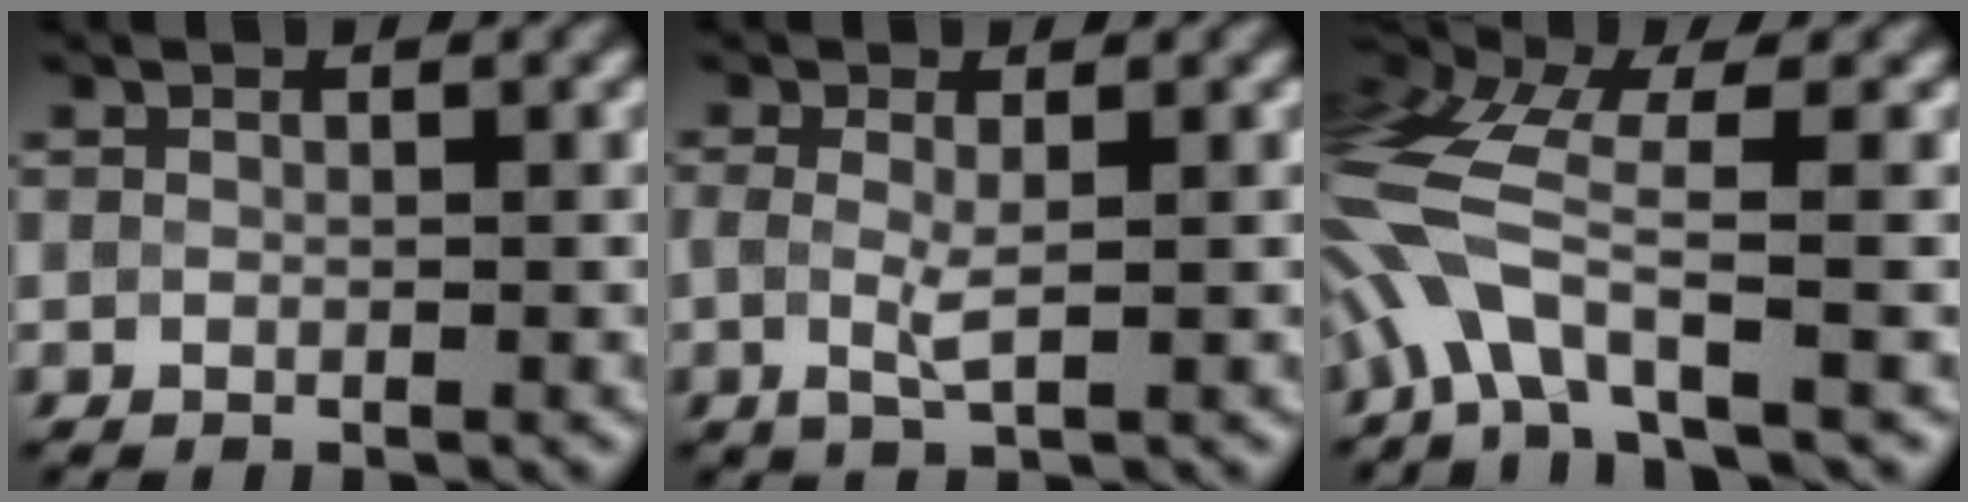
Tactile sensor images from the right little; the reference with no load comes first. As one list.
[{"total": 1.6, "force": [-0.1, 0.2, 1.6], "torque": [-0.037, -0.005, 0.001]}, {"total": 6.0, "force": [-2.4, 1.9, 5.2], "torque": [-0.120, 0.008, -0.059]}]